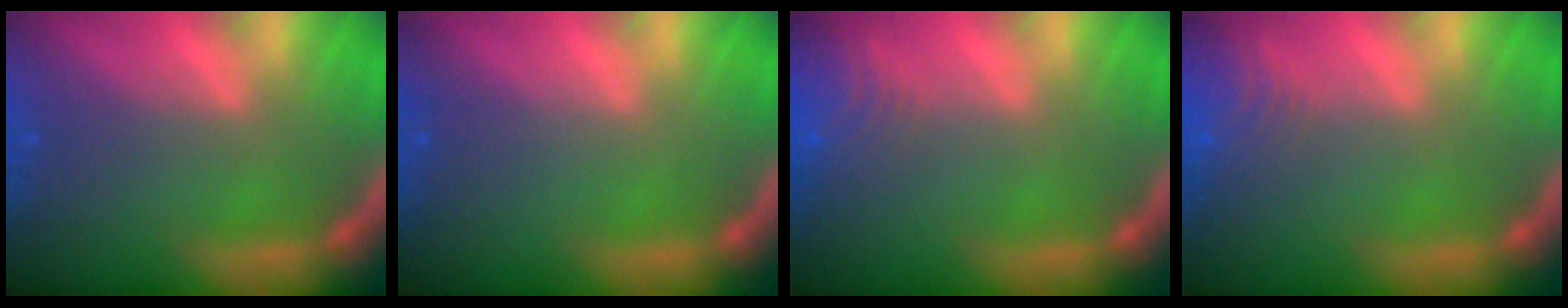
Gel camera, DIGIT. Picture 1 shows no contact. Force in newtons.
{"total": 0.0}
{"total": 6.5}
{"total": 6.5}